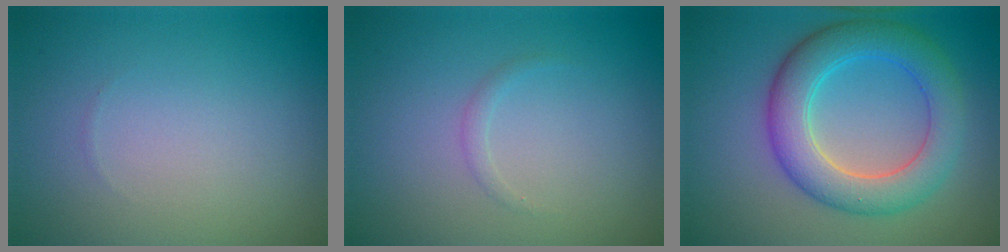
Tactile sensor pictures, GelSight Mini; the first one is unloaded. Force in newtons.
{"total": 0.7, "press": 0.7, "slide": 0.0}
{"total": 6.3, "press": 6.3, "slide": 0.2}